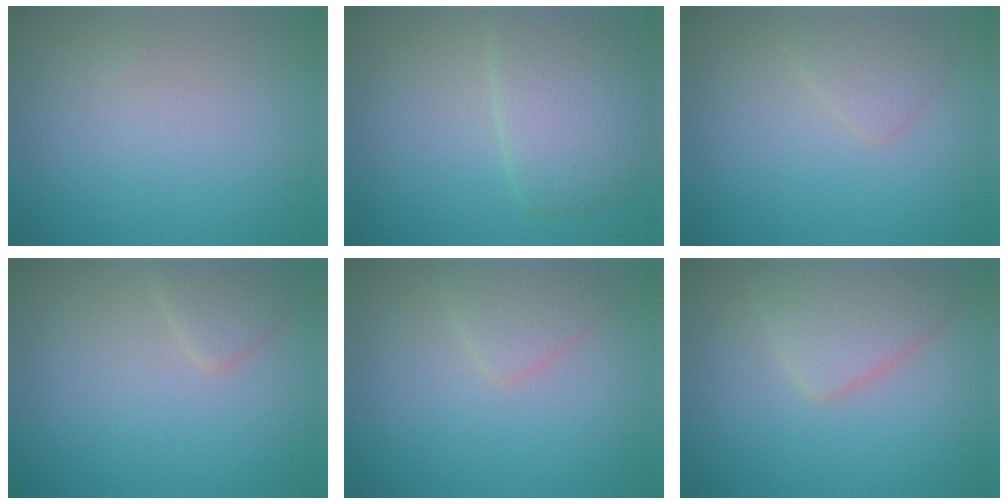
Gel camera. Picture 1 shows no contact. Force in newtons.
{"total": 5.1, "press": 5.1, "slide": 0.2}
{"total": 1.5, "press": 1.5, "slide": 0.1}
{"total": 1.8, "press": 1.8, "slide": 0.0}
{"total": 1.9, "press": 1.9, "slide": 0.1}
{"total": 3.6, "press": 3.6, "slide": 0.2}